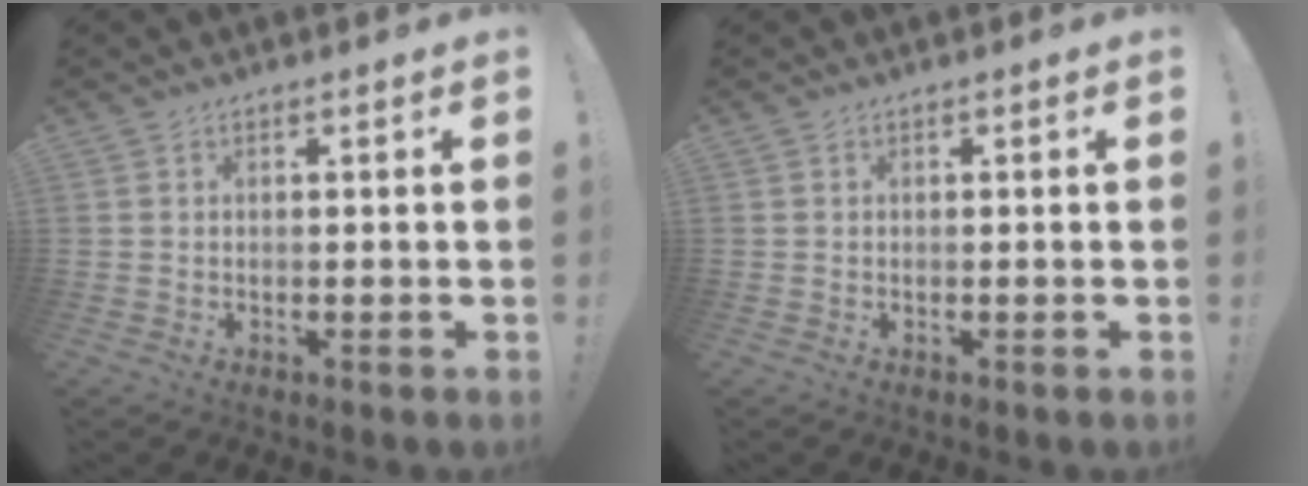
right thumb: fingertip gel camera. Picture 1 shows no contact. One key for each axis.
{"total": 0.0}